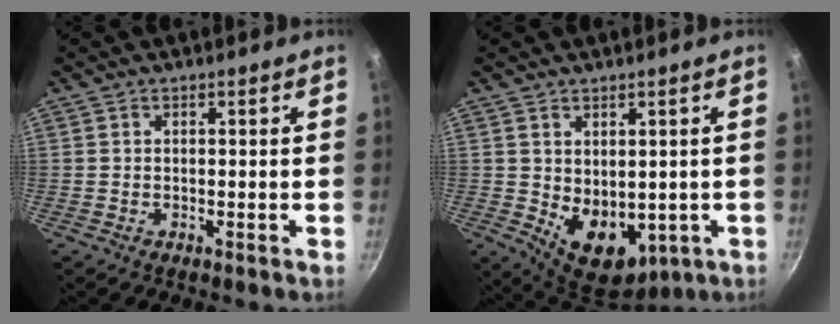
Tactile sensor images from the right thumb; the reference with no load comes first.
{"total": 10.9, "force": [-0.7, 7.6, 7.8], "torque": [-0.088, -0.021, 0.016]}